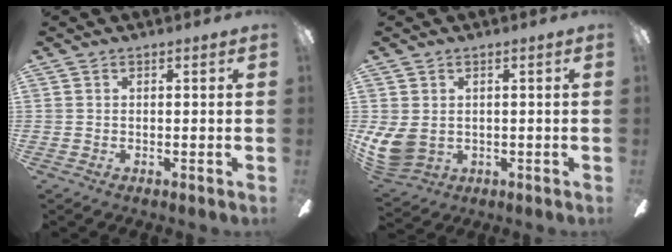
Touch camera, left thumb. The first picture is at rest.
{"total": 7.3, "force": [1.0, 5.5, 4.6], "torque": [-0.100, -0.007, 0.025]}